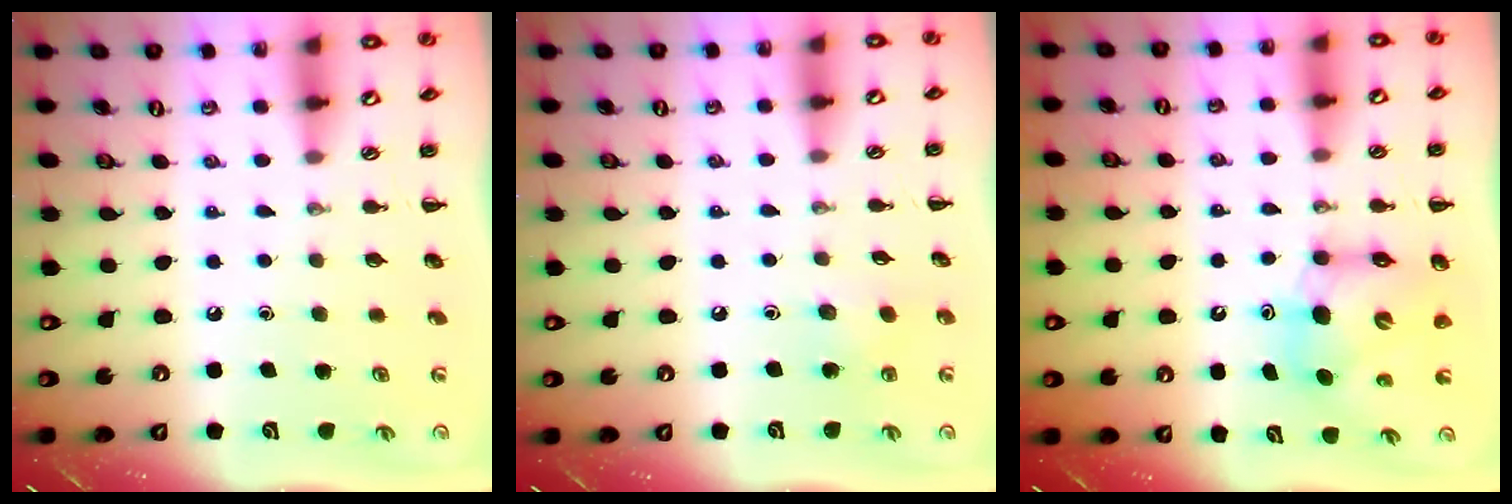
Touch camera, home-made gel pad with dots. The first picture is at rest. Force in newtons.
{"total": 4.1, "press": 4.0, "slide": 1.0}
{"total": 7.9, "press": 7.6, "slide": 2.1}